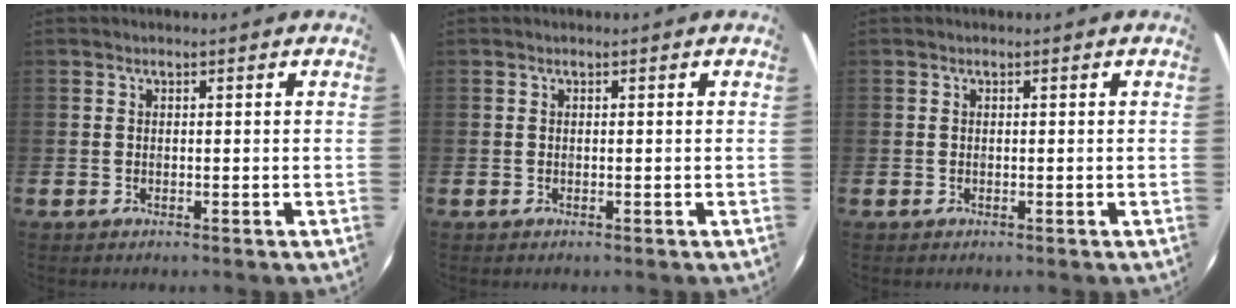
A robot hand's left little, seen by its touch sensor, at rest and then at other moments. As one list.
[{"total": 0.0}, {"total": 0.0}]